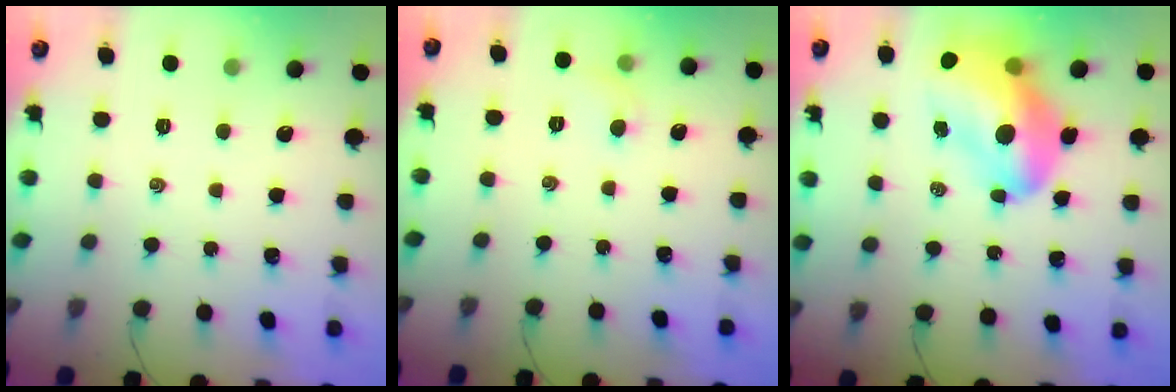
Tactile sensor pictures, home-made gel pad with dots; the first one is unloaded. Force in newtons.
{"total": 4.0, "press": 3.8, "slide": 1.2}
{"total": 17.9, "press": 17.1, "slide": 5.2}